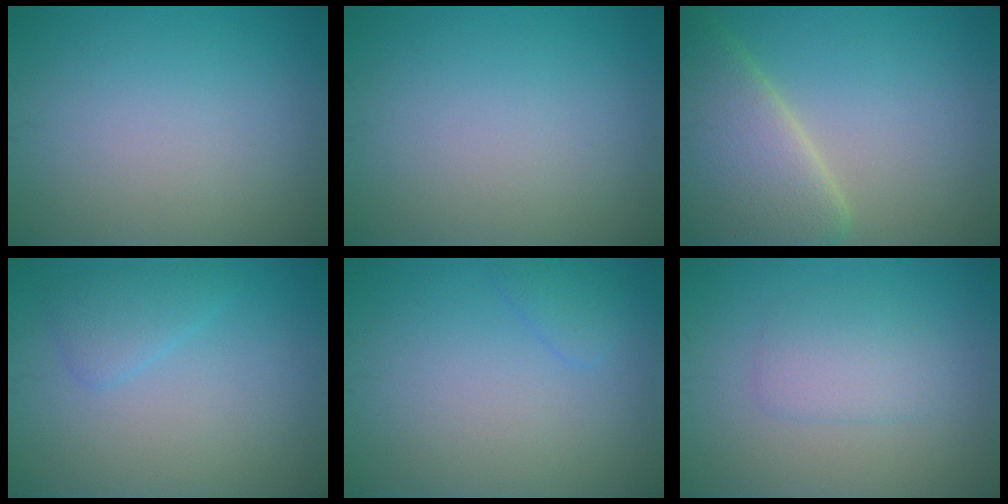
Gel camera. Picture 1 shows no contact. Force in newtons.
{"total": 0.0}
{"total": 8.7, "press": 8.7, "slide": 0.7}
{"total": 2.0, "press": 2.0, "slide": 0.2}
{"total": 1.2, "press": 1.2, "slide": 0.1}
{"total": 2.3, "press": 2.3, "slide": 0.1}